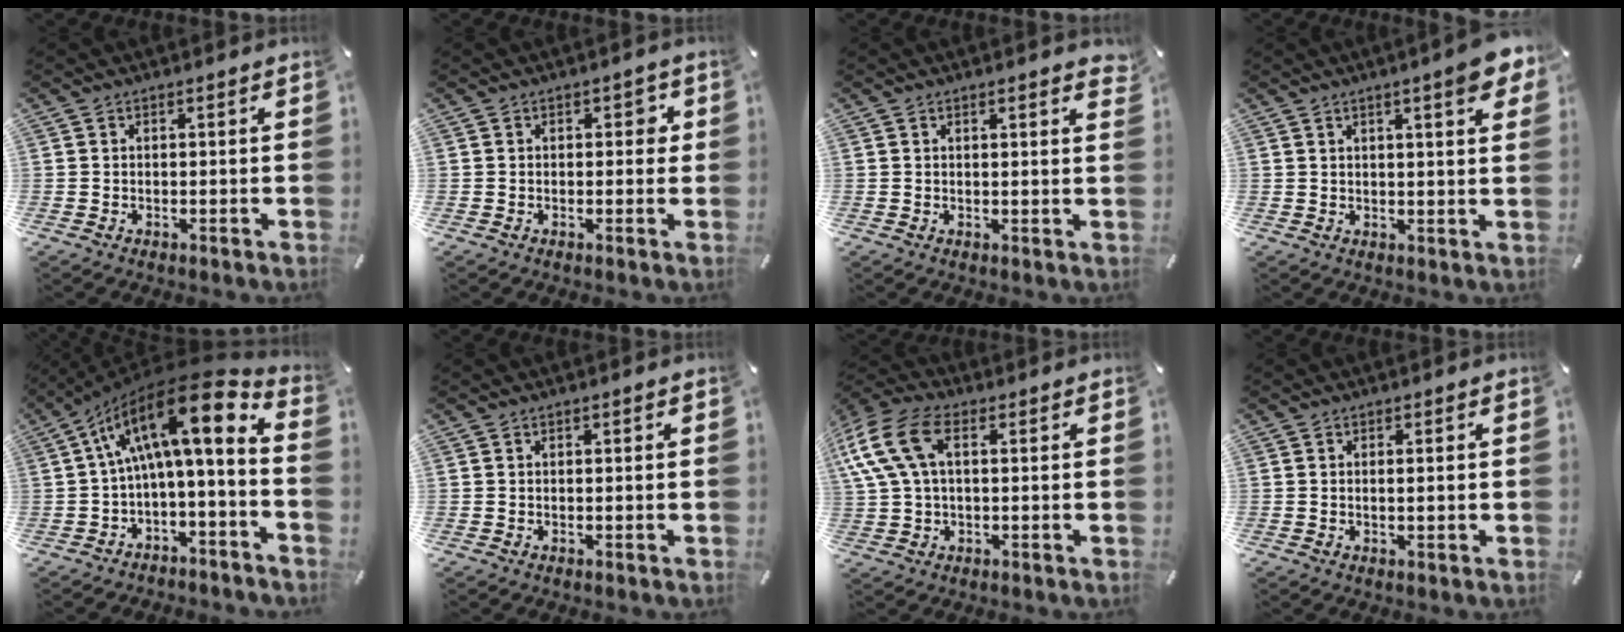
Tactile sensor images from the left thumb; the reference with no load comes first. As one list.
[{"total": 1.9, "force": [0.2, 1.3, 1.4], "torque": [-0.012, 0.002, -0.003]}, {"total": 1.6, "force": [1.0, 0.2, 1.2], "torque": [-0.017, -0.003, 0.016]}, {"total": 7.0, "force": [3.9, 1.2, 5.7], "torque": [-0.082, -0.018, 0.061]}, {"total": 16.7, "force": [4.2, 5.4, 15.2], "torque": [-0.252, -0.035, 0.062]}, {"total": 0.0}, {"total": 13.1, "force": [3.1, 8.2, 9.8], "torque": [-0.222, 0.007, 0.059]}, {"total": 1.0, "force": [0.1, 0.1, 1.0], "torque": [-0.019, -0.002, 0.002]}]